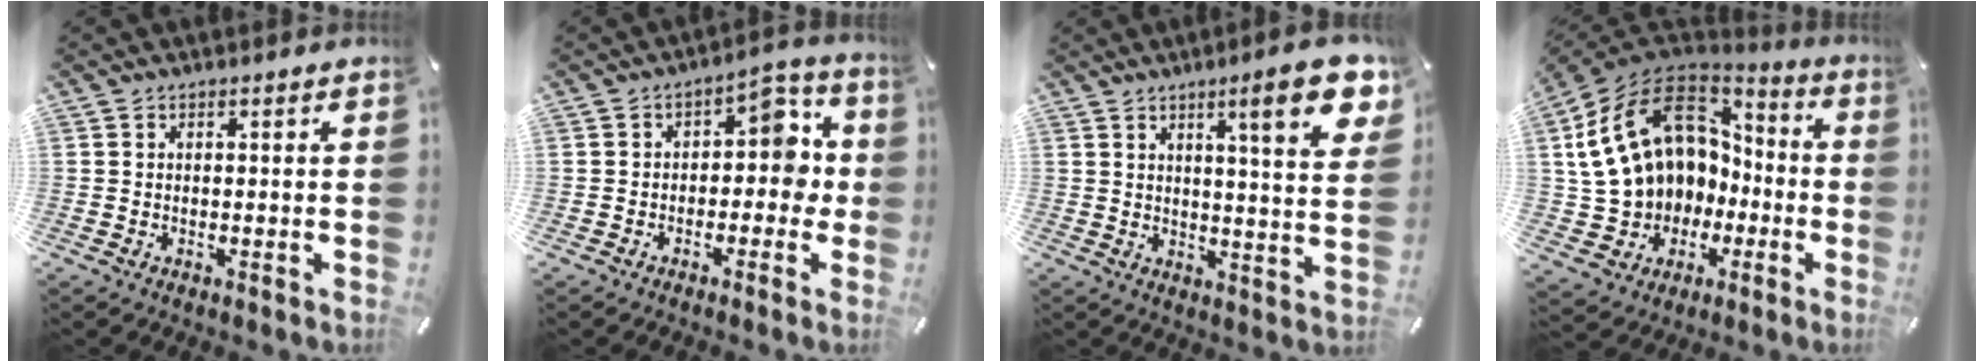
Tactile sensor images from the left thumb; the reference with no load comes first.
{"total": 8.0, "force": [0.6, 5.1, 6.1], "torque": [-0.071, -0.005, 0.000]}
{"total": 13.8, "force": [7.1, 2.4, 11.6], "torque": [-0.166, -0.034, 0.105]}
{"total": 19.3, "force": [3.9, 15.9, 10.3], "torque": [-0.214, -0.019, 0.093]}